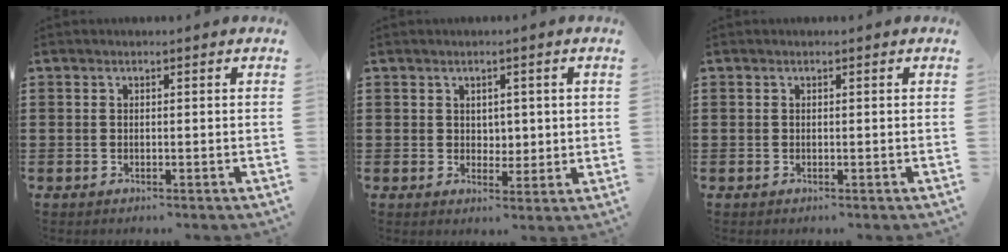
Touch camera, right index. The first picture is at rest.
{"total": 2.9, "force": [1.3, 2.4, 0.8], "torque": [-0.010, 0.006, 0.020]}
{"total": 0.0}